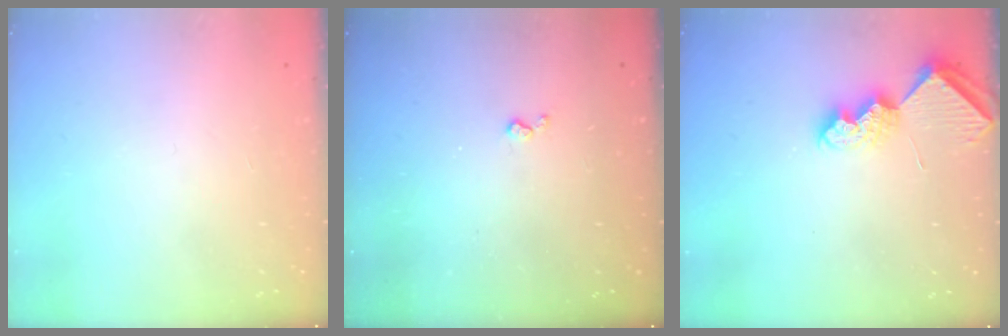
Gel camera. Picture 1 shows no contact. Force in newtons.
{"total": 2.9, "press": 2.9, "slide": 0.5}
{"total": 7.0, "press": 7.0, "slide": 0.4}